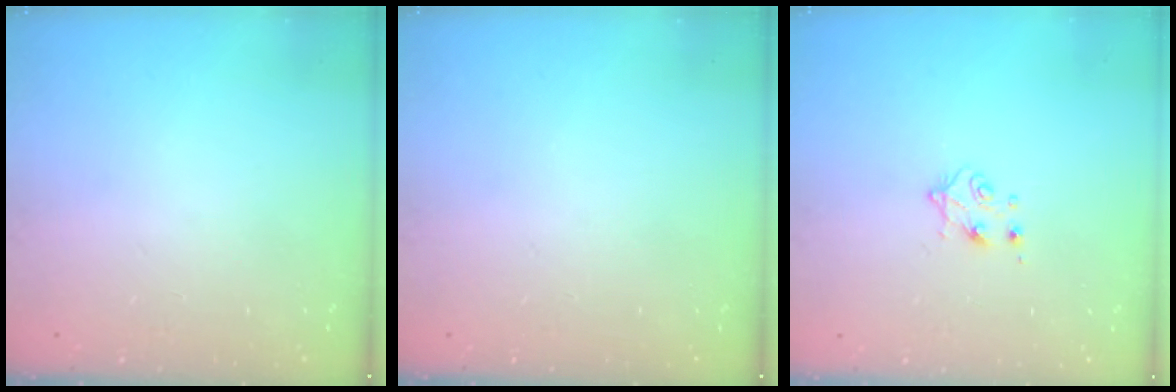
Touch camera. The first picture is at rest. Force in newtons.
{"total": 0.0}
{"total": 5.2, "press": 5.2, "slide": 0.5}